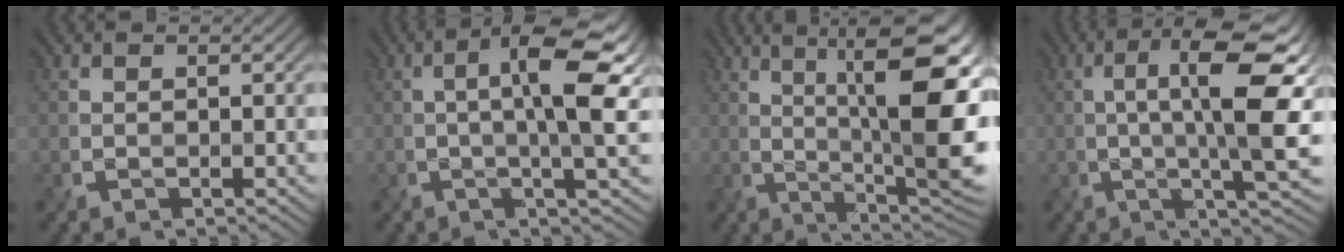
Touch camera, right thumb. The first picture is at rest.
{"total": 10.0, "force": [1.1, 2.5, 9.7], "torque": [-0.153, 0.012, 0.014]}
{"total": 16.1, "force": [4.0, 4.1, 15.1], "torque": [-0.202, 0.023, 0.060]}
{"total": 13.5, "force": [1.6, 3.4, 12.9], "torque": [-0.202, 0.001, 0.028]}